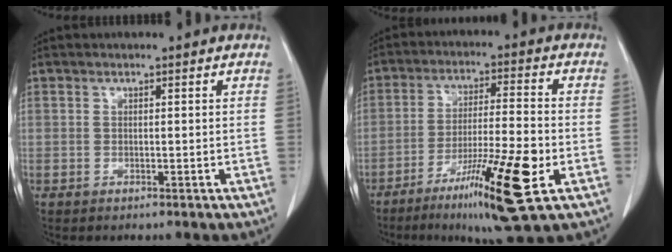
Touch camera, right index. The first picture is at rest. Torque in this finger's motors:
{"motor_torque": [1.41, -0.73, 0.64, 0.16]}